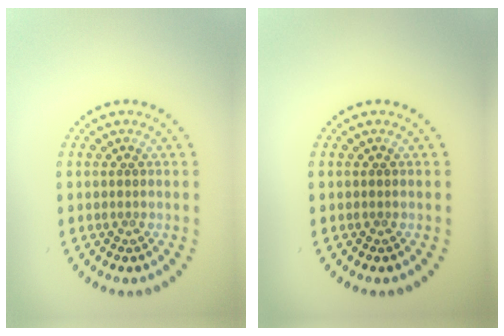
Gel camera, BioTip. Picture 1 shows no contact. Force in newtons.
{"total": 0.0}